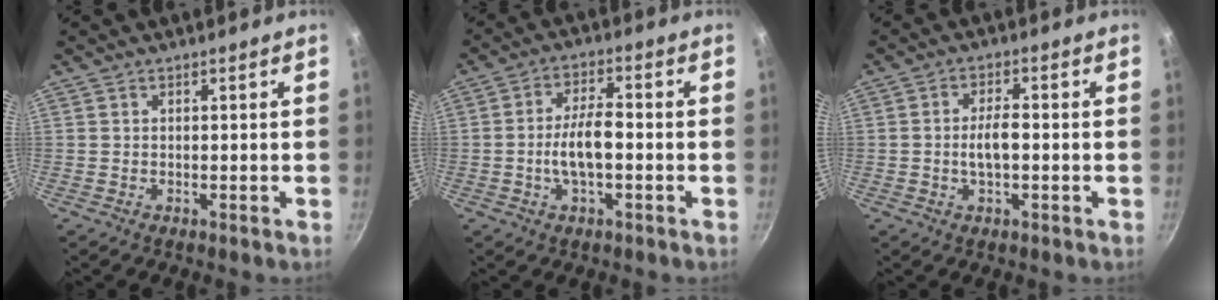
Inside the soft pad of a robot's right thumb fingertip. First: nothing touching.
{"total": 6.9, "force": [-1.1, 2.6, 6.3], "torque": [-0.119, 0.018, -0.023]}
{"total": 4.6, "force": [-0.7, 1.9, 4.1], "torque": [-0.072, 0.015, -0.013]}